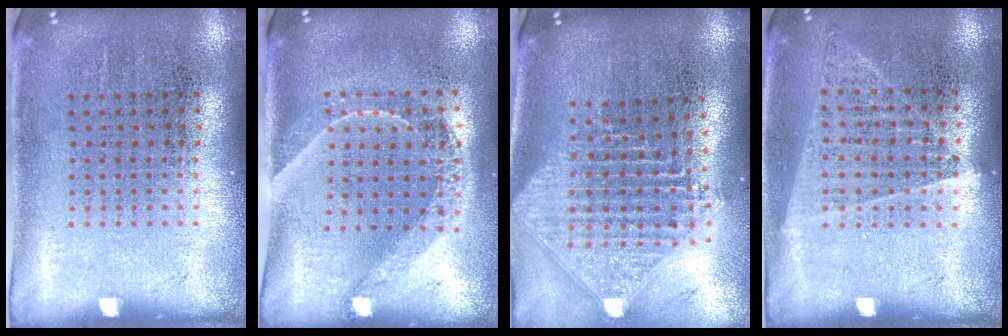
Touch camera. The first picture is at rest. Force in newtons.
{"total": 1.6, "press": 1.3, "slide": 0.9}
{"total": 2.3, "press": 1.8, "slide": 1.5}
{"total": 1.2, "press": 1.1, "slide": 0.1}